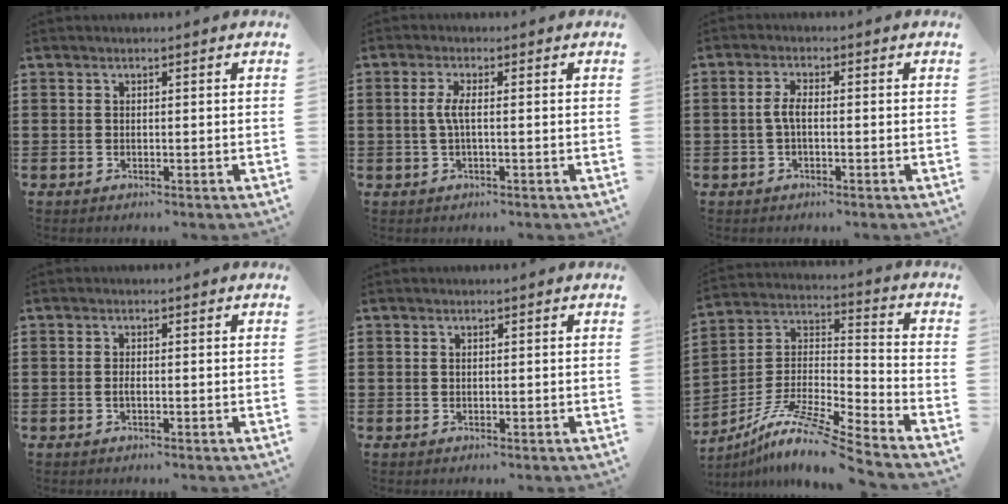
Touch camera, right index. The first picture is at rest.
{"total": 2.9, "force": [-0.2, 0.5, 2.8], "torque": [-0.068, -0.005, -0.011]}
{"total": 2.8, "force": [-0.6, 0.9, 2.6], "torque": [-0.063, -0.002, -0.017]}
{"total": 0.8, "force": [-0.3, 0.2, 0.7], "torque": [-0.015, -0.003, -0.005]}
{"total": 0.0}
{"total": 10.8, "force": [-8.7, 0.2, 6.4], "torque": [-0.130, -0.006, -0.177]}